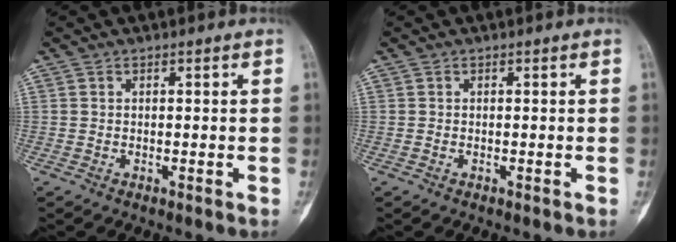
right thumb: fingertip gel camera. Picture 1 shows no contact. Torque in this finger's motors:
{"motor_torque": [2.03, 1.61, 0.34, -0.59, -0.06]}